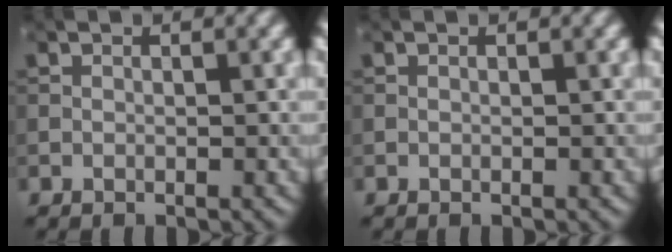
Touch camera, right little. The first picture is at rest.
{"total": 0.0}